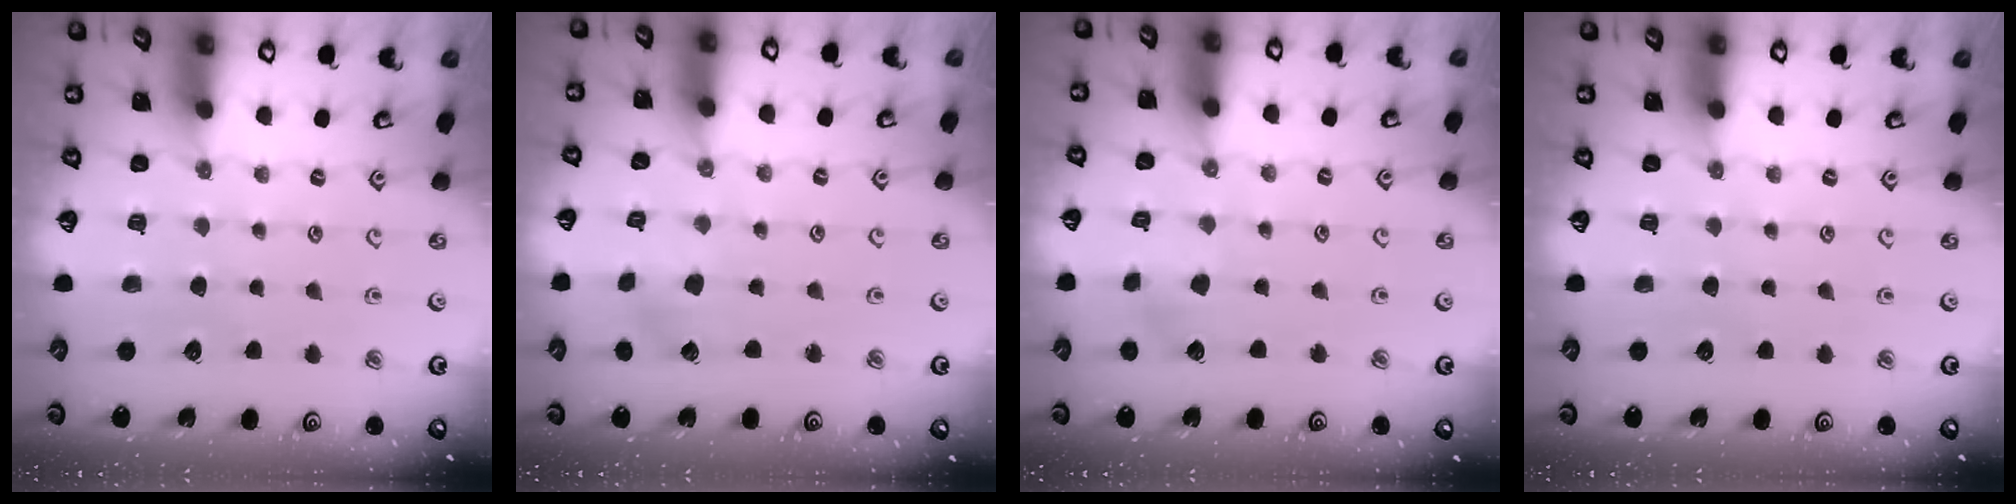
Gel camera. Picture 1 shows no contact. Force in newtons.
{"total": 2.5, "press": 2.4, "slide": 0.7}
{"total": 2.7, "press": 2.6, "slide": 0.5}
{"total": 0.0}